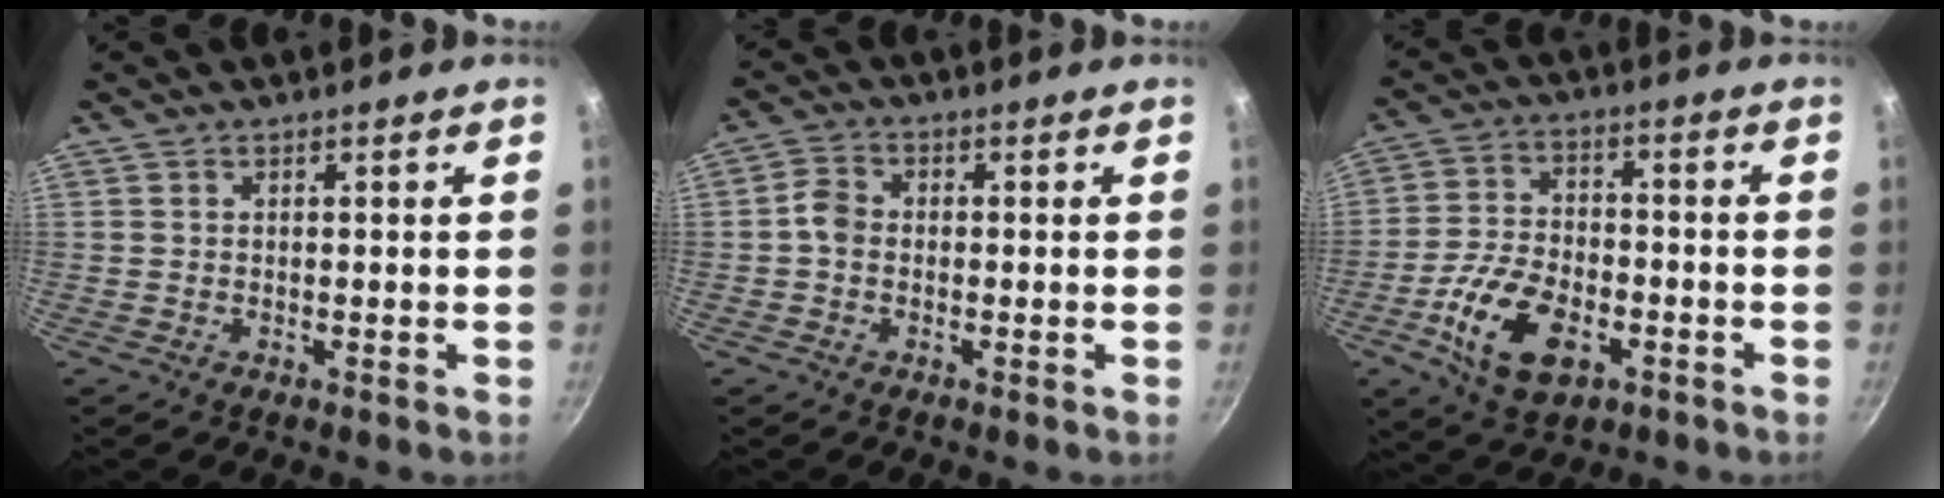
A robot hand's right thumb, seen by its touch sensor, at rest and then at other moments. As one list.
[{"total": 3.4, "force": [-0.7, 2.6, 2.0], "torque": [-0.037, 0.014, -0.023]}, {"total": 13.7, "force": [-5.3, 7.9, 9.9], "torque": [-0.175, 0.023, -0.097]}]